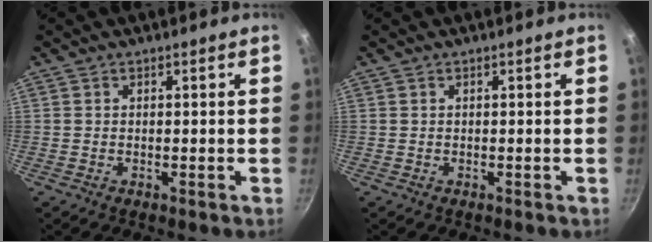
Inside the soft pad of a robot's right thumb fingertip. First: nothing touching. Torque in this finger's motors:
{"motor_torque": [-0.35, 0.30, 0.06, -0.05, 0.00]}